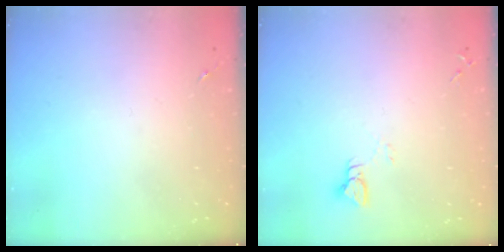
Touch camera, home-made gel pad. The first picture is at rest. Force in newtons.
{"total": 2.9, "press": 2.9, "slide": 0.2}